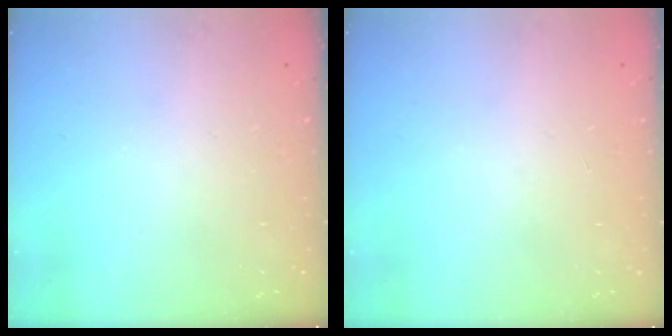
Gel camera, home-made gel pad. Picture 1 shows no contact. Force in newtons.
{"total": 0.0}